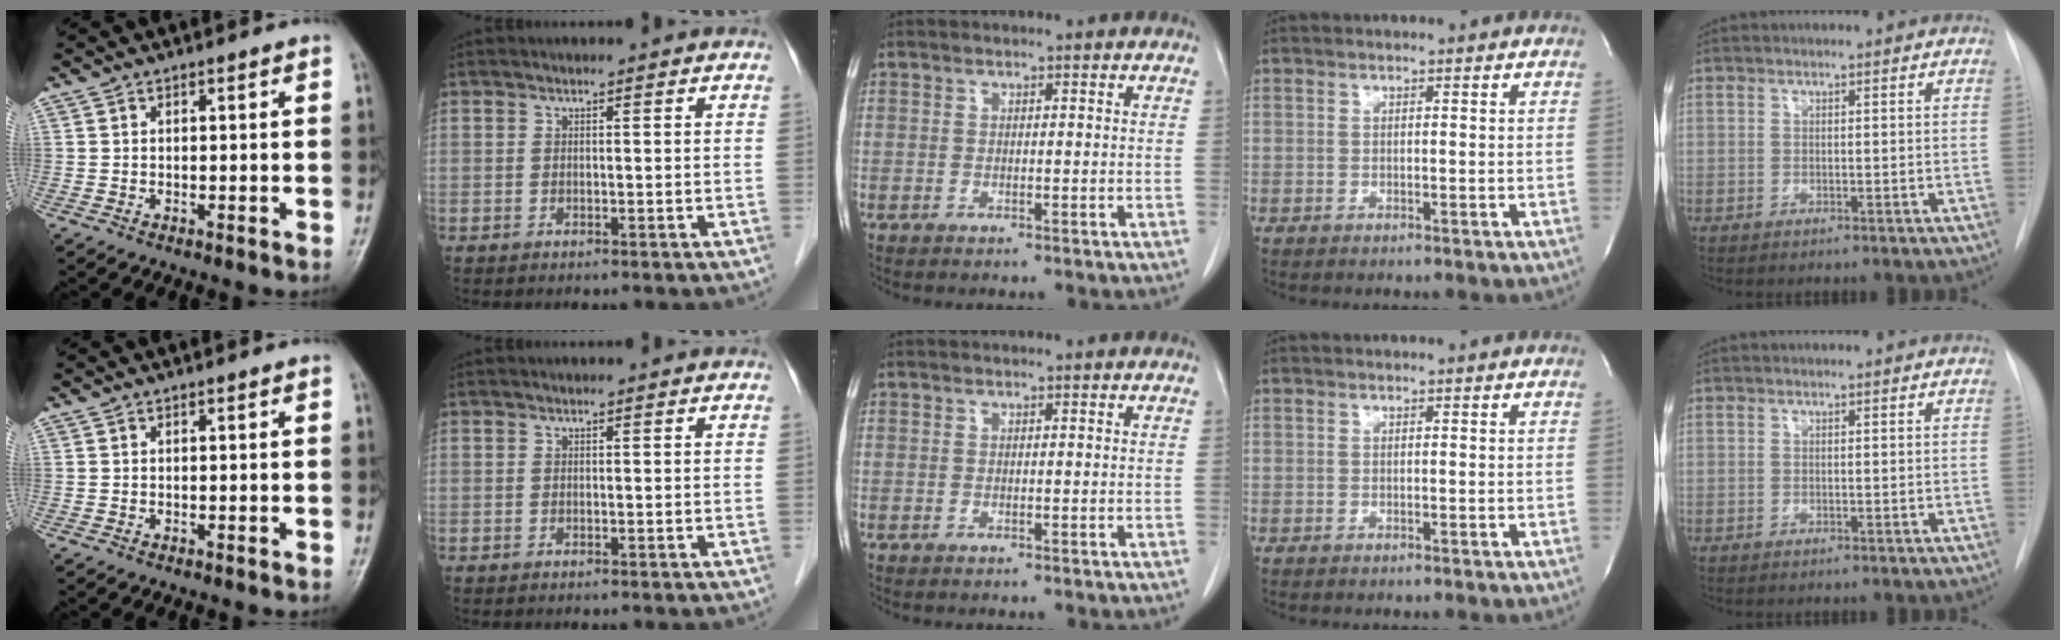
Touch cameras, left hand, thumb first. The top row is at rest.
{}